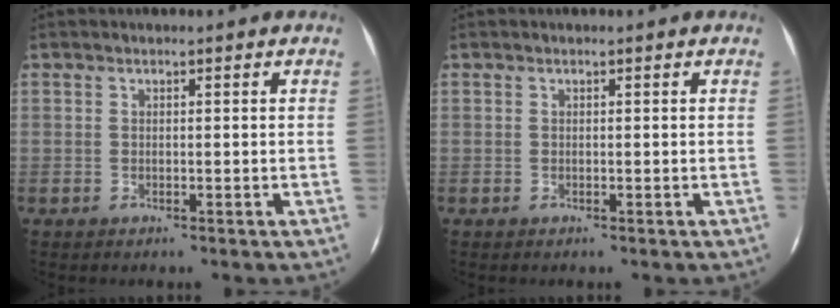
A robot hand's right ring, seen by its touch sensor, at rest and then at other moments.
{"total": 0.0}